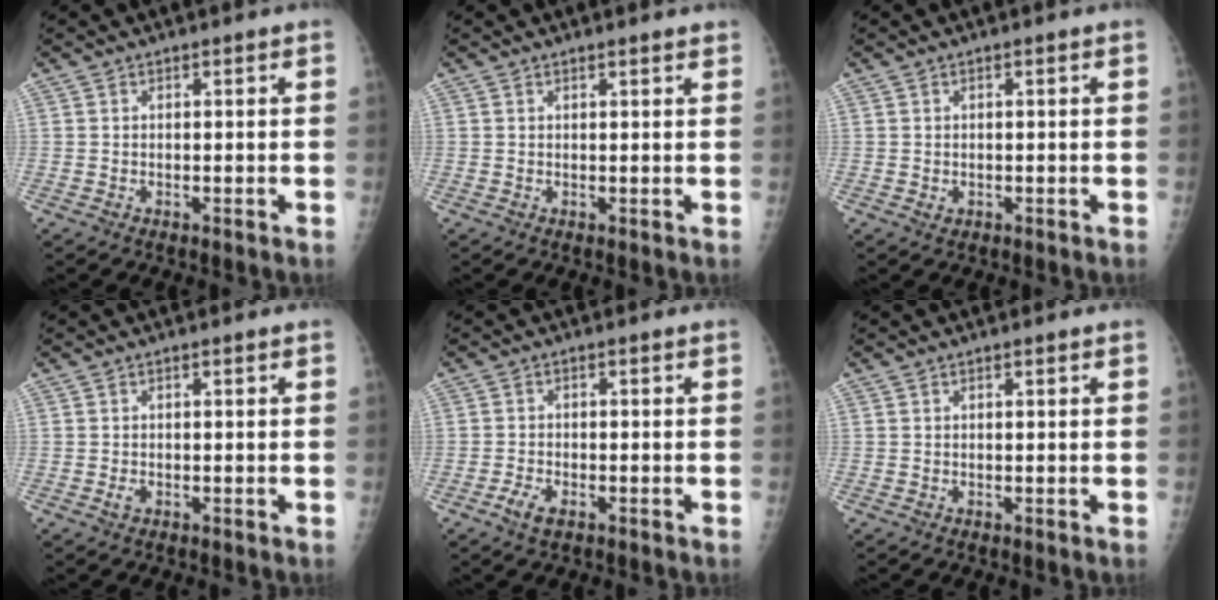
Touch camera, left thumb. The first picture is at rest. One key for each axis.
{"total": 1.6, "fx": 1.4, "fy": 0.2, "fz": 0.9, "tx": -0.006, "ty": 0.000, "tz": 0.017}
{"total": 1.0, "fx": 0.0, "fy": 0.7, "fz": 0.7, "tx": -0.005, "ty": -0.001, "tz": 0.002}
{"total": 1.3, "fx": -0.1, "fy": 0.8, "fz": 1.1, "tx": -0.017, "ty": -0.001, "tz": -0.003}
{"total": 3.1, "fx": -1.7, "fy": 1.5, "fz": 2.2, "tx": -0.046, "ty": 0.006, "tz": -0.033}
{"total": 0.6, "fx": 0.3, "fy": 0.2, "fz": 0.5, "tx": -0.008, "ty": 0.000, "tz": 0.005}